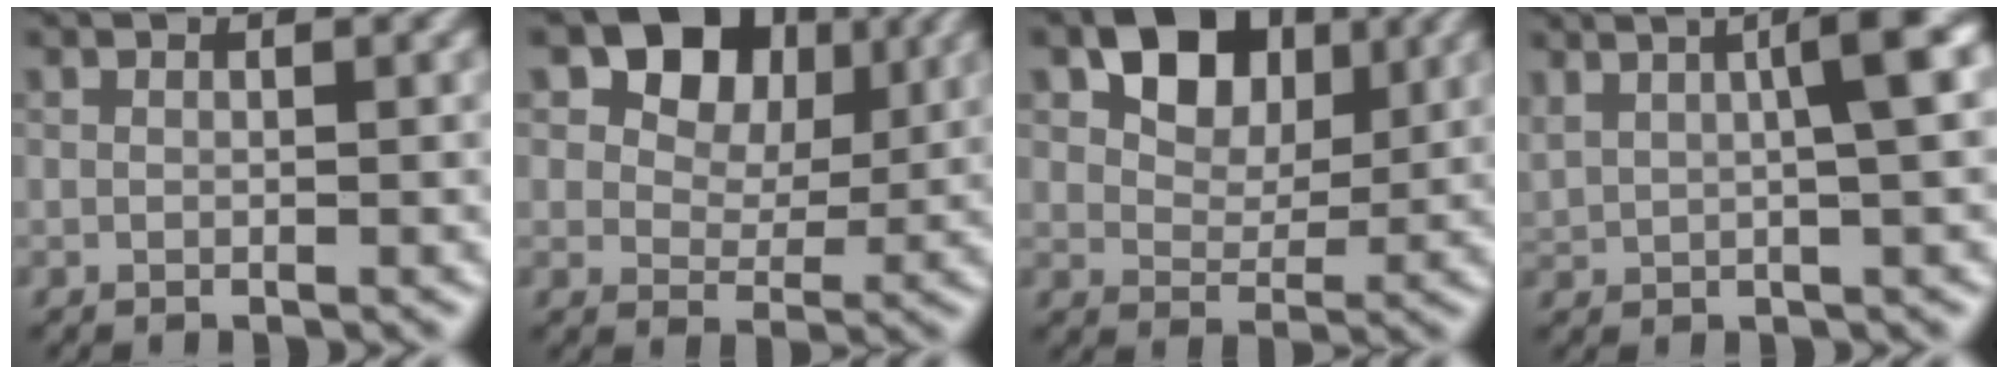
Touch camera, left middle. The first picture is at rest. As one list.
[{"total": 6.7, "force": [3.0, 5.0, 3.4], "torque": [-0.070, 0.006, 0.050]}, {"total": 5.2, "force": [2.1, 3.7, 3.0], "torque": [-0.051, 0.000, 0.032]}, {"total": 5.0, "force": [1.4, 1.1, 4.7], "torque": [-0.053, 0.022, 0.029]}]